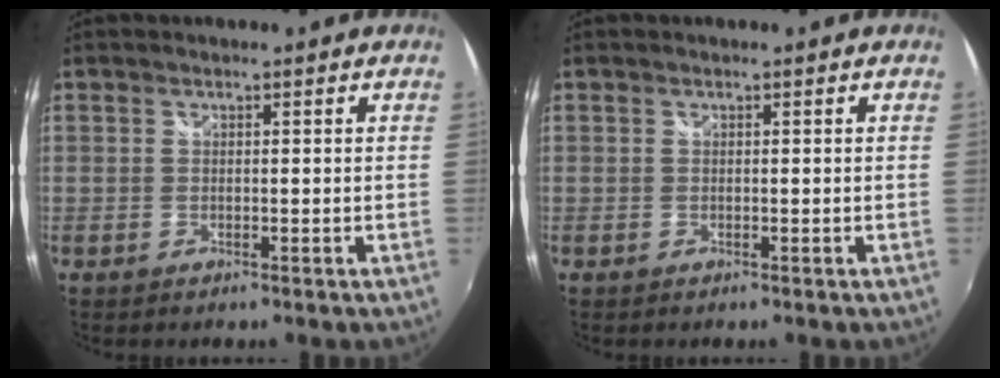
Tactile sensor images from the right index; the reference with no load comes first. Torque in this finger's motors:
{"motor_torque": [0.00, 0.00, 0.00, 0.00]}